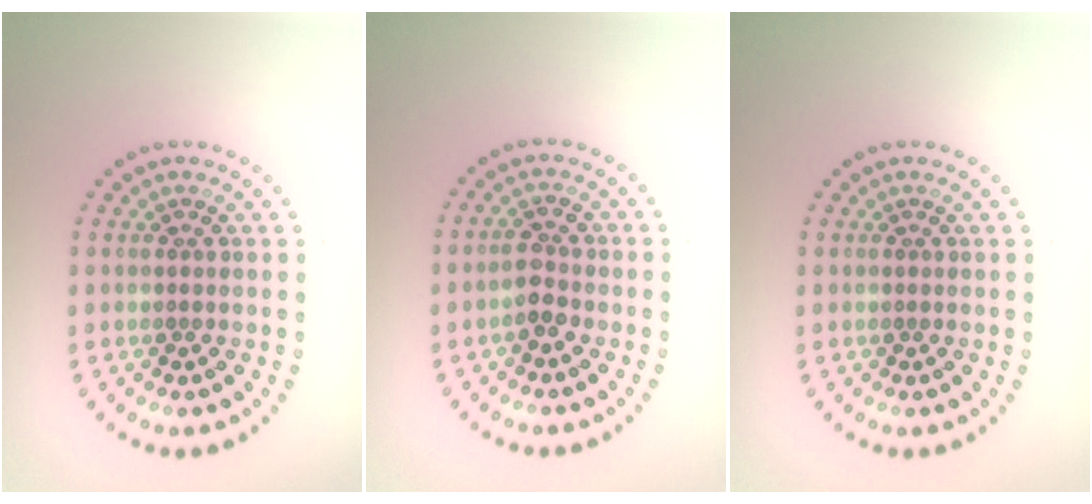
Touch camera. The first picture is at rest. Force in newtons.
{"total": 2.0, "press": 2.0, "slide": 0.5}
{"total": 0.0}